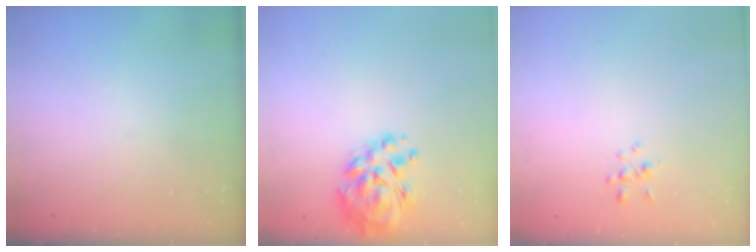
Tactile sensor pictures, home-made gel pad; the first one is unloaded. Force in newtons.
{"total": 12.1, "press": 11.4, "slide": 4.0}
{"total": 1.9, "press": 1.8, "slide": 0.7}